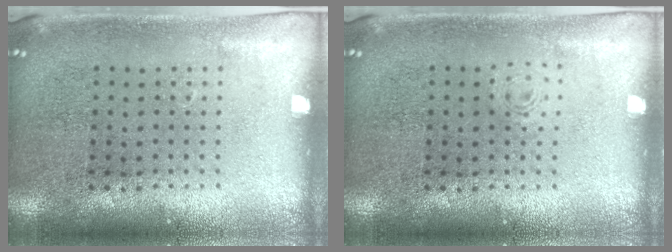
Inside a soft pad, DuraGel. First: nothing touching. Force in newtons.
{"total": 0.8, "press": 0.8, "slide": 0.2}